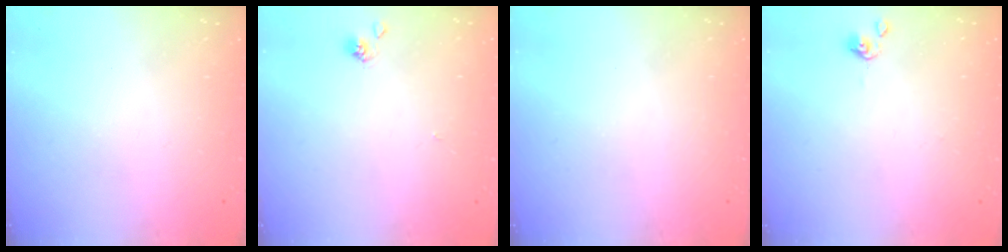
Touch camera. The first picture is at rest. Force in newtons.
{"total": 1.8, "press": 1.8, "slide": 0.1}
{"total": 0.0}
{"total": 0.0}